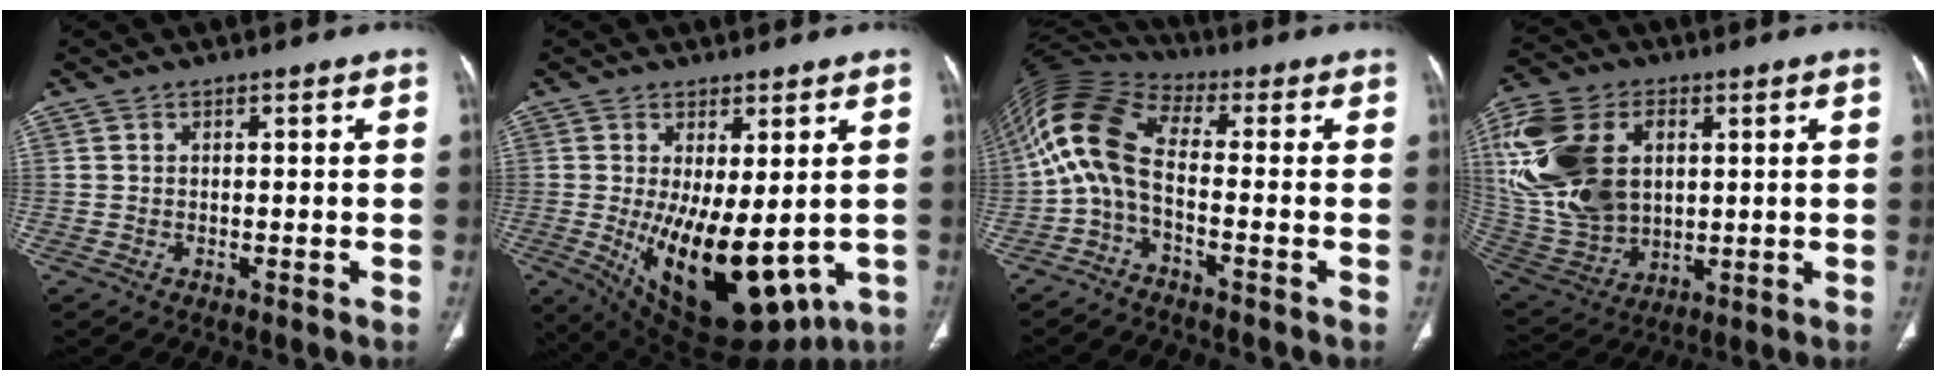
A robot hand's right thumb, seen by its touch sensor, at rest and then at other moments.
{"total": 18.2, "force": [-2.6, 8.3, 15.9], "torque": [-0.241, -0.029, -0.006]}
{"total": 11.5, "force": [-2.2, 5.5, 9.9], "torque": [-0.210, 0.061, -0.056]}
{"total": 24.7, "force": [5.1, 16.9, 17.4], "torque": [-0.382, -0.001, 0.109]}